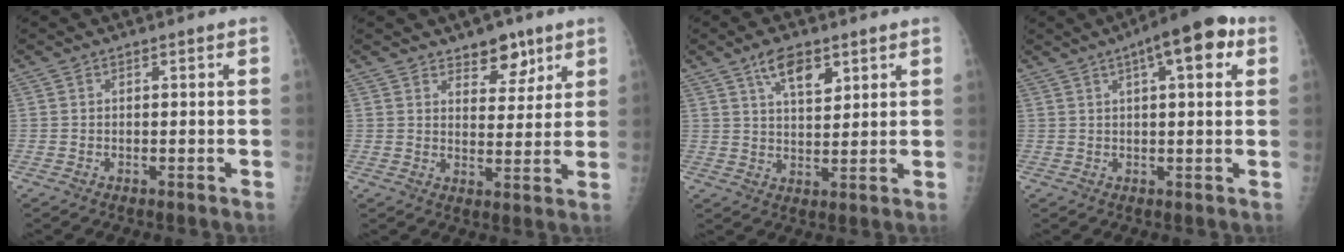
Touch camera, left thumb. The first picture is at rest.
{"total": 6.4, "force": [4.4, 3.6, 3.0], "torque": [-0.009, -0.028, 0.065]}
{"total": 6.9, "force": [3.9, 3.1, 4.8], "torque": [-0.064, -0.021, 0.068]}
{"total": 10.9, "force": [4.6, 3.4, 9.2], "torque": [-0.115, 0.012, 0.056]}